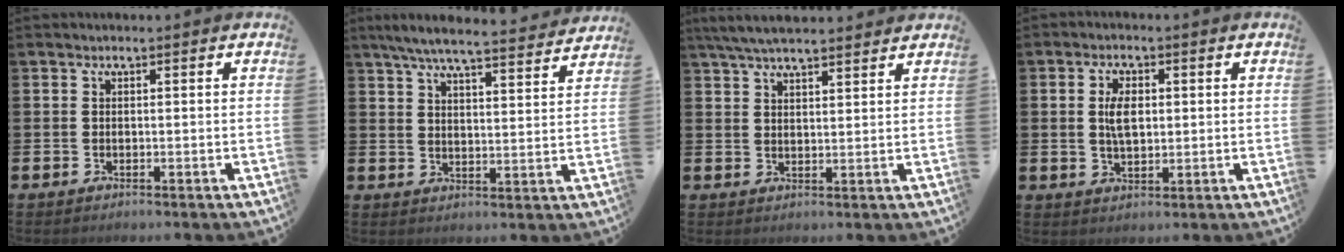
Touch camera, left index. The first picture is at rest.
{"total": 6.7, "force": [6.3, 0.5, 2.3], "torque": [-0.055, -0.041, 0.107]}
{"total": 5.4, "force": [5.0, 0.9, 1.8], "torque": [-0.044, -0.013, 0.092]}
{"total": 3.9, "force": [0.8, 2.1, 3.1], "torque": [-0.049, 0.003, 0.008]}